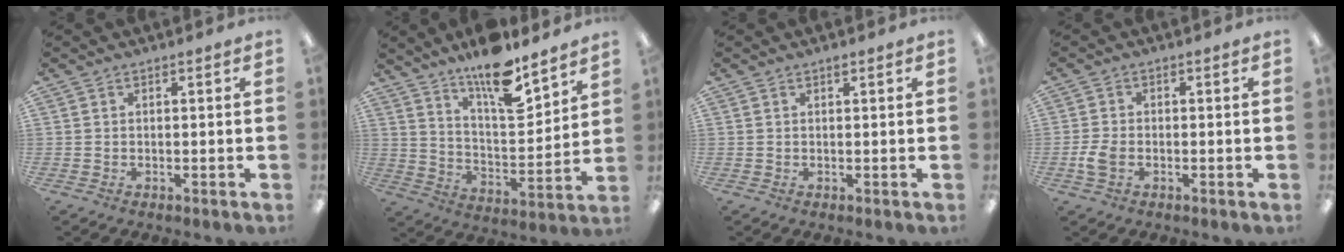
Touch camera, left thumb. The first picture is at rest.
{"total": 14.7, "force": [11.6, 4.2, 7.9], "torque": [-0.123, -0.085, 0.198]}
{"total": 0.7, "force": [0.5, 0.3, 0.4], "torque": [-0.009, 0.002, 0.009]}
{"total": 4.0, "force": [-1.3, 2.6, 2.7], "torque": [-0.064, 0.001, -0.027]}